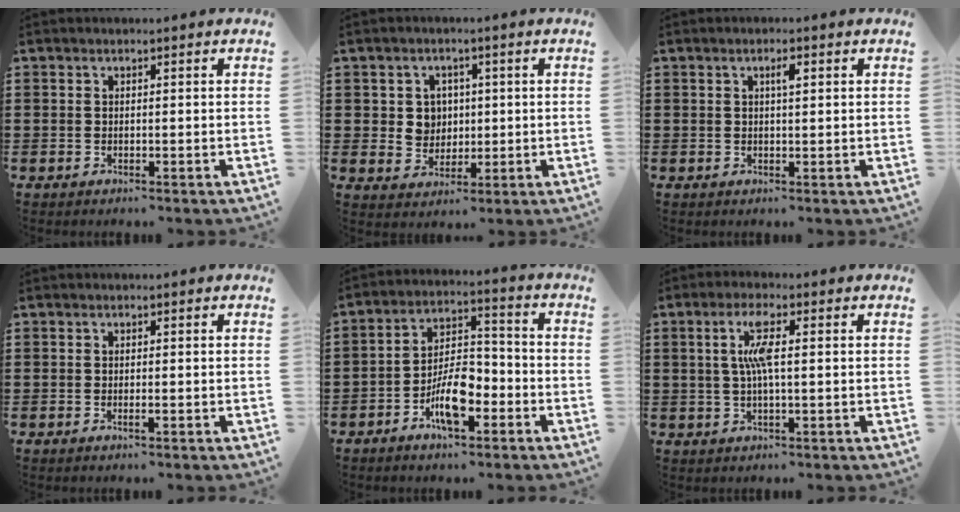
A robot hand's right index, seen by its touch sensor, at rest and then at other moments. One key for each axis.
{"total": 4.2, "fx": 0.8, "fy": 3.9, "fz": 1.5, "tx": -0.047, "ty": 0.011, "tz": 0.013}
{"total": 1.8, "fx": 0.6, "fy": 0.5, "fz": 1.6, "tx": -0.024, "ty": 0.003, "tz": 0.007}
{"total": 0.6, "fx": -0.3, "fy": 0.0, "fz": 0.6, "tx": -0.010, "ty": -0.004, "tz": -0.004}
{"total": 8.6, "fx": -4.3, "fy": 3.5, "fz": 6.5, "tx": -0.130, "ty": 0.006, "tz": -0.079}
{"total": 5.4, "fx": 0.7, "fy": 0.8, "fz": 5.2, "tx": -0.115, "ty": -0.003, "tz": 0.003}